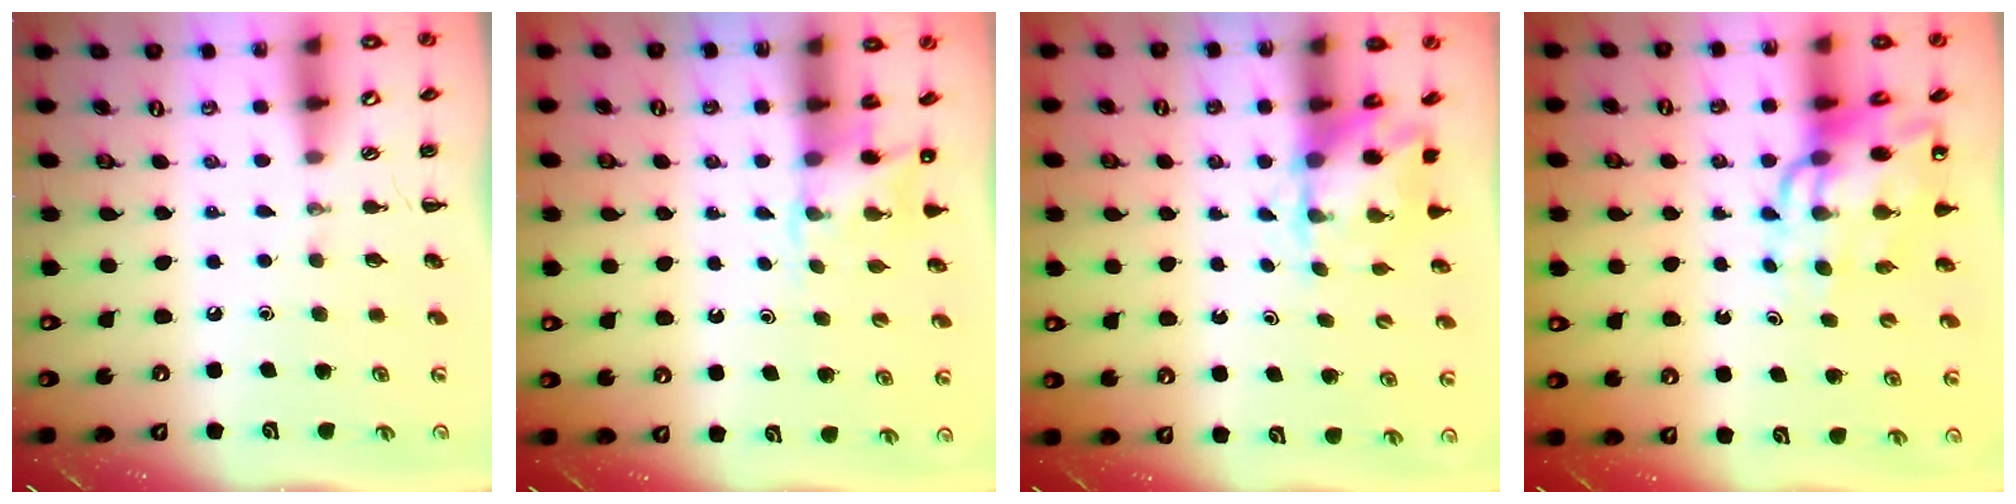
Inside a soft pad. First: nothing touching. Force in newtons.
{"total": 3.6, "press": 3.6, "slide": 0.7}
{"total": 3.7, "press": 3.5, "slide": 1.1}
{"total": 12.7, "press": 12.1, "slide": 3.7}